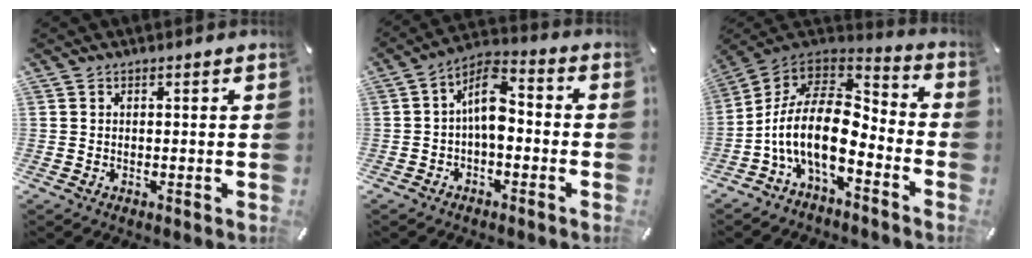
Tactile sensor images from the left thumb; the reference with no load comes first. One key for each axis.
{"total": 9.5, "fx": -0.8, "fy": 5.3, "fz": 7.9, "tx": -0.149, "ty": 0.003, "tz": -0.016}
{"total": 17.2, "fx": -5.6, "fy": 9.2, "fz": 13.5, "tx": -0.289, "ty": 0.008, "tz": -0.098}